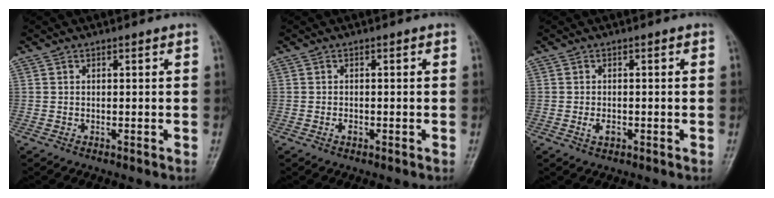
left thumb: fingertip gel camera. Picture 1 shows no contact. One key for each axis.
{"total": 1.1, "fx": -0.5, "fy": 0.7, "fz": 0.7, "tx": -0.009, "ty": 0.001, "tz": -0.010}
{"total": 2.1, "fx": -0.7, "fy": 1.2, "fz": 1.5, "tx": -0.026, "ty": 0.000, "tz": -0.013}